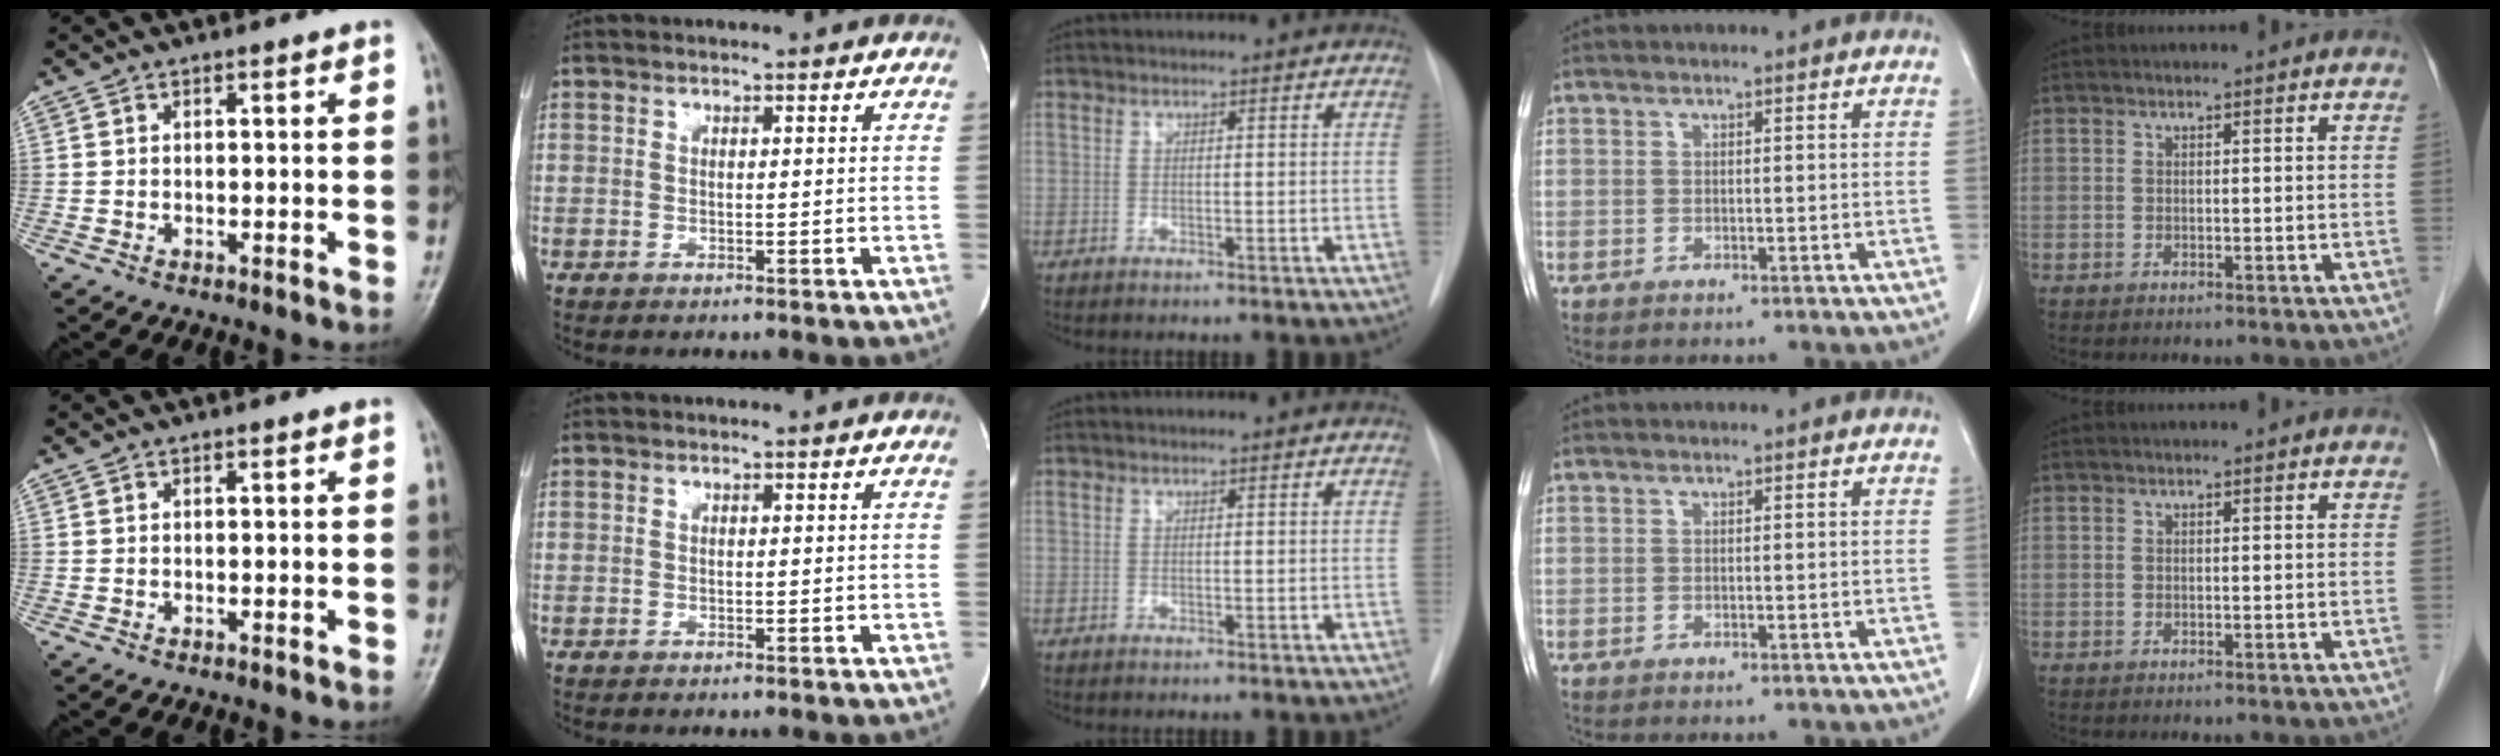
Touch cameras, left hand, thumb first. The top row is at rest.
{}